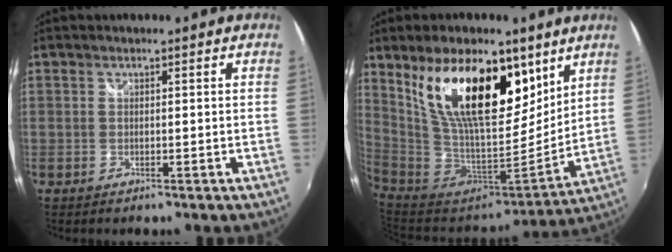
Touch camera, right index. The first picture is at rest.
{"total": 21.3, "force": [10.6, 9.5, 15.9], "torque": [-0.285, 0.012, 0.195]}